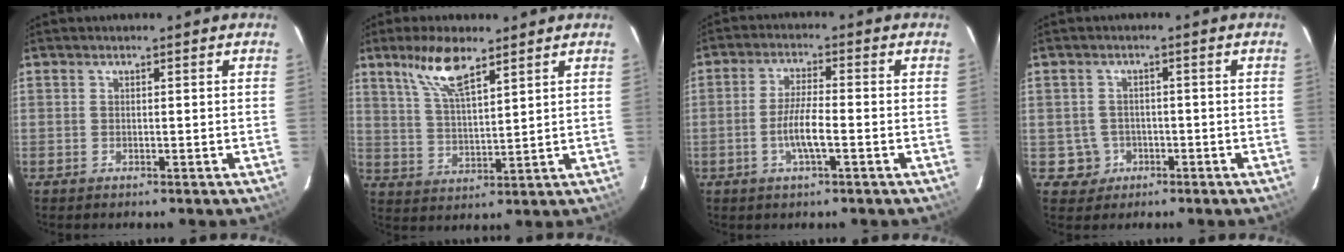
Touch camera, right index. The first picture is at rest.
{"total": 8.8, "force": [6.0, 2.4, 6.0], "torque": [-0.118, 0.007, 0.122]}
{"total": 5.8, "force": [-2.1, 0.9, 5.4], "torque": [-0.106, -0.003, -0.040]}
{"total": 4.1, "force": [-1.2, 3.9, -0.1], "torque": [-0.006, 0.018, -0.013]}